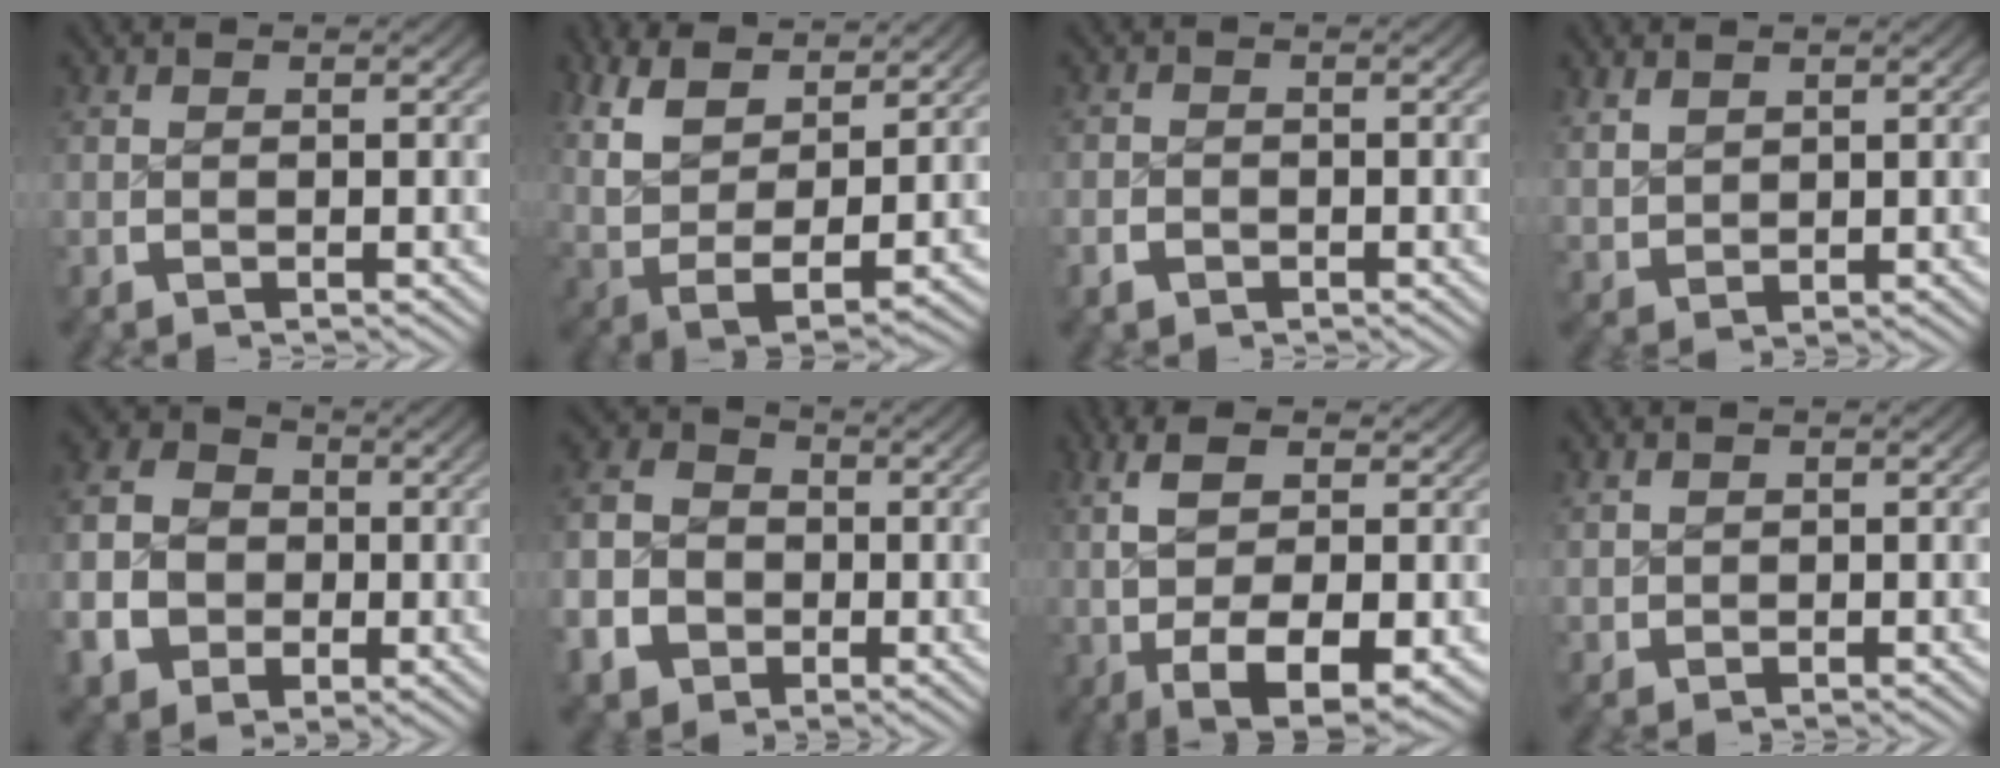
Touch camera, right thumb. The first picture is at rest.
{"total": 11.1, "force": [1.1, 7.6, 8.0], "torque": [-0.206, -0.056, 0.049]}
{"total": 1.7, "force": [-1.1, 1.3, 0.3], "torque": [-0.004, -0.004, -0.021]}
{"total": 2.1, "force": [1.5, 1.1, 0.8], "torque": [-0.016, -0.001, 0.041]}
{"total": 11.4, "force": [-0.5, 9.7, 6.0], "torque": [-0.143, -0.029, -0.008]}
{"total": 11.1, "force": [-1.4, 9.6, 5.4], "torque": [-0.132, -0.036, -0.020]}
{"total": 10.3, "force": [-0.8, 5.8, 8.4], "torque": [-0.178, -0.041, 0.014]}
{"total": 1.3, "force": [0.8, 0.9, 0.4], "torque": [-0.008, -0.001, 0.022]}